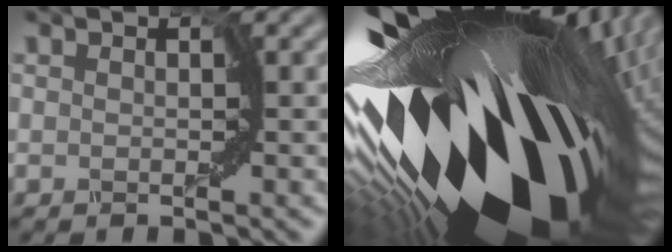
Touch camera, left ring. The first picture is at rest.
{"total": 19.1, "force": [-1.2, 8.1, 17.3], "torque": [-0.303, -0.060, -0.005]}